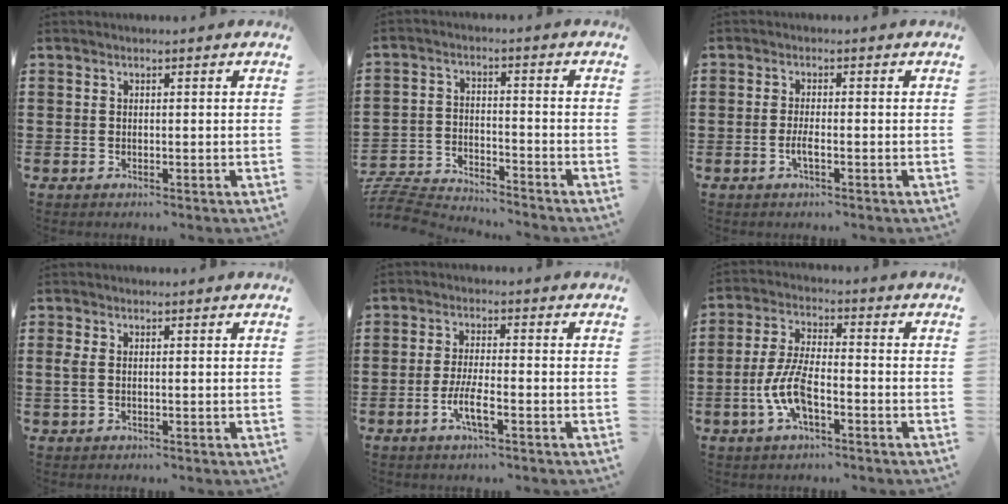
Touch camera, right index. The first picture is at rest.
{"total": 6.2, "force": [-6.2, 0.6, 0.6], "torque": [-0.032, -0.001, -0.130]}
{"total": 2.1, "force": [-0.8, 0.3, 1.9], "torque": [-0.041, -0.003, -0.017]}
{"total": 1.9, "force": [0.0, 0.8, 1.7], "torque": [-0.041, 0.000, -0.003]}
{"total": 4.6, "force": [-2.1, 0.9, 4.1], "torque": [-0.087, -0.007, -0.042]}
{"total": 7.8, "force": [-2.8, 2.8, 6.7], "torque": [-0.152, -0.007, -0.058]}